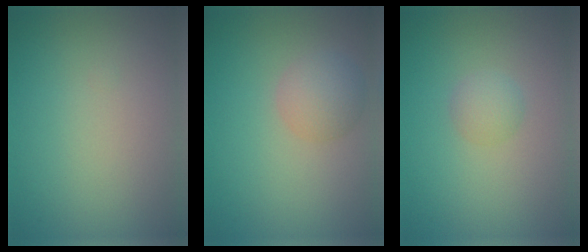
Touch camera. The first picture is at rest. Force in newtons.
{"total": 2.7, "press": 2.7, "slide": 0.2}
{"total": 1.5, "press": 1.5, "slide": 0.1}